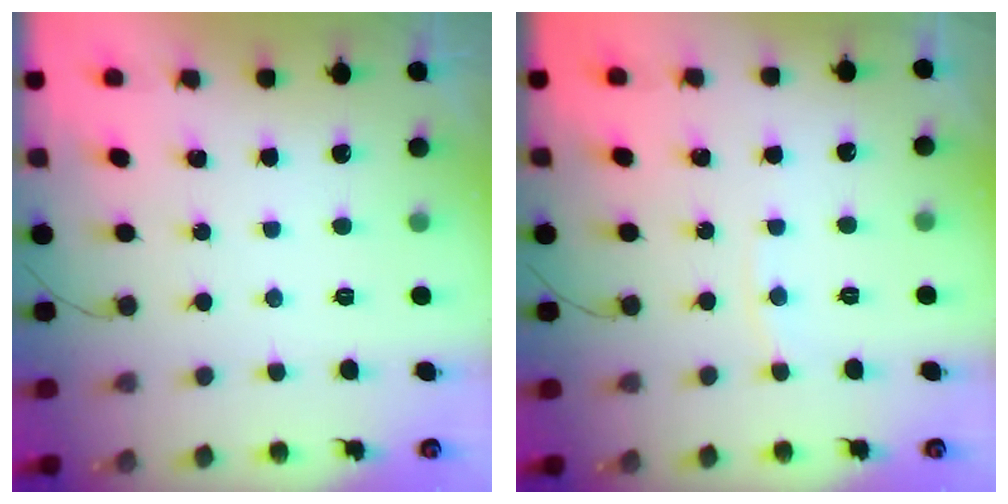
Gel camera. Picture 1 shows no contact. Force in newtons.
{"total": 2.2, "press": 2.2, "slide": 0.3}